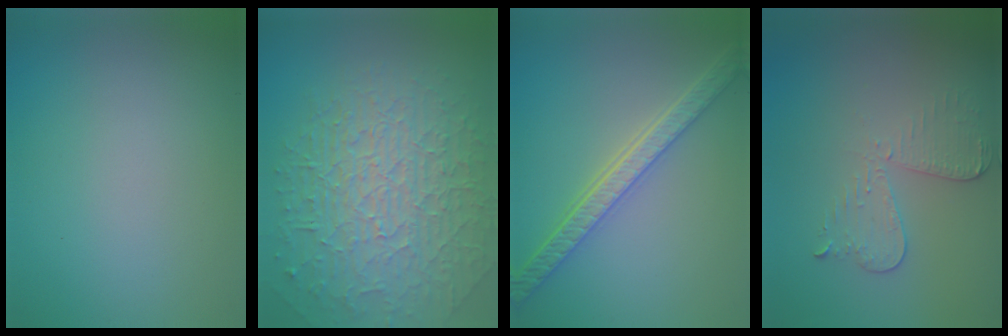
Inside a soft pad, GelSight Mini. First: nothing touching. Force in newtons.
{"total": 10.1, "press": 6.5, "slide": 7.7}
{"total": 5.1, "press": 4.2, "slide": 2.9}
{"total": 2.9, "press": 2.7, "slide": 1.2}